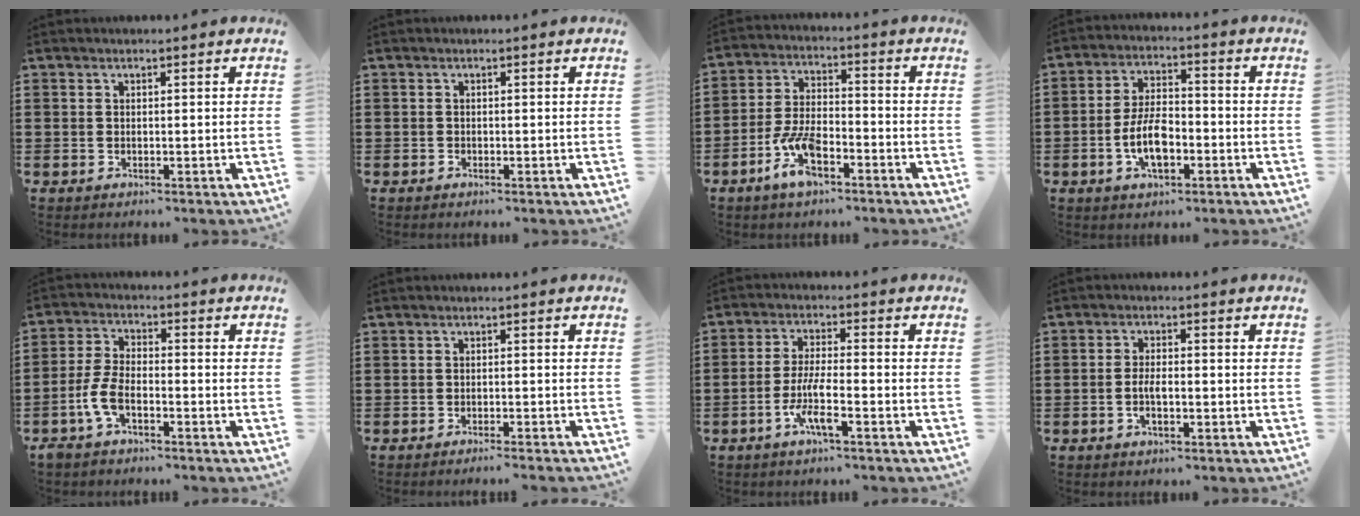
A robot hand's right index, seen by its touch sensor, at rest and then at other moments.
{"total": 0.0}
{"total": 7.8, "force": [-4.1, 3.2, 5.8], "torque": [-0.143, -0.005, -0.080]}
{"total": 7.6, "force": [-2.4, 3.5, 6.3], "torque": [-0.141, 0.000, -0.049]}
{"total": 5.7, "force": [-2.9, 2.2, 4.4], "torque": [-0.119, -0.008, -0.063]}
{"total": 1.3, "force": [-1.2, -0.5, 0.3], "torque": [-0.006, -0.001, -0.022]}
{"total": 6.0, "force": [-2.9, 0.8, 5.2], "torque": [-0.119, -0.012, -0.061]}
{"total": 3.0, "force": [-0.9, 1.1, 2.6], "torque": [-0.055, 0.001, -0.018]}